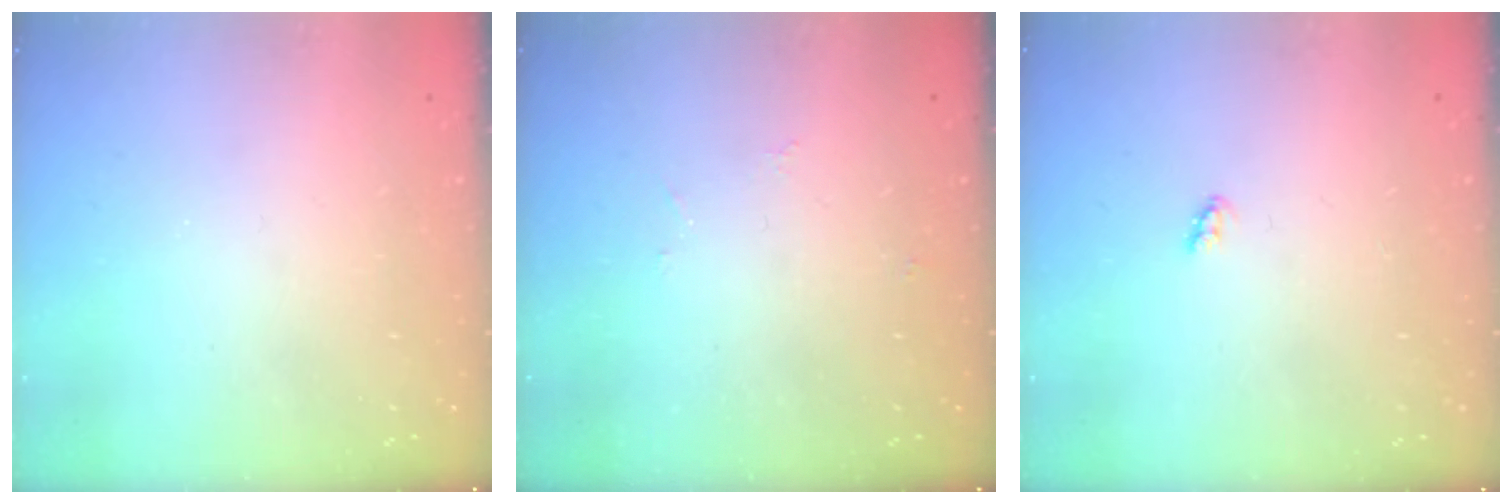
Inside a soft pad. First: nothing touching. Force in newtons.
{"total": 2.9, "press": 2.8, "slide": 0.8}
{"total": 2.4, "press": 2.4, "slide": 0.3}